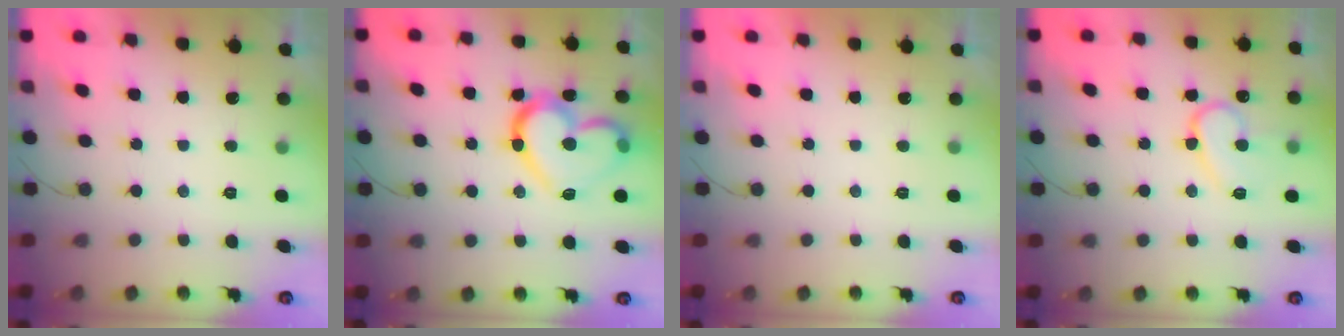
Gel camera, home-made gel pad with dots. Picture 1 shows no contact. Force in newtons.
{"total": 18.6, "press": 18.5, "slide": 2.2}
{"total": 1.7, "press": 1.7, "slide": 0.1}
{"total": 12.0, "press": 12.0, "slide": 1.2}